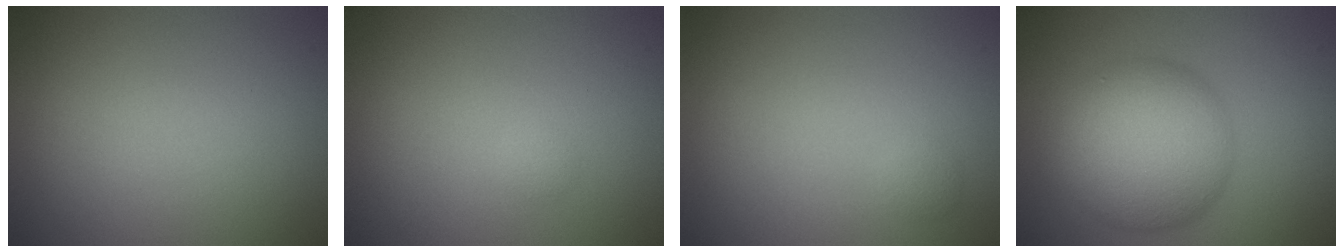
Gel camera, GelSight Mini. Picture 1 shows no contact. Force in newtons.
{"total": 0.6, "press": 0.6, "slide": 0.0}
{"total": 0.6, "press": 0.6, "slide": 0.0}
{"total": 8.9, "press": 8.9, "slide": 0.1}